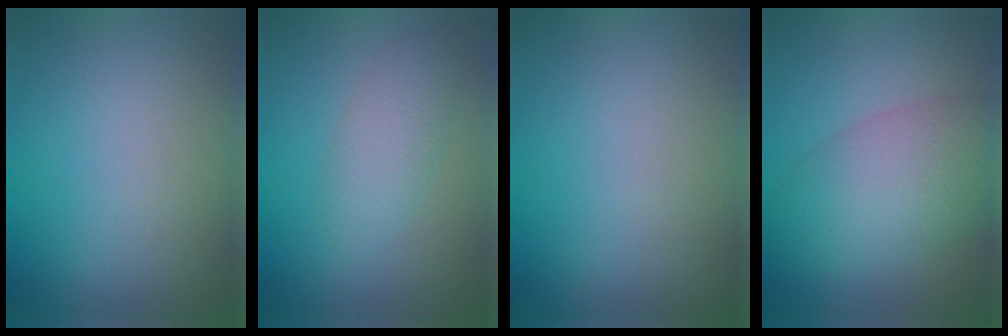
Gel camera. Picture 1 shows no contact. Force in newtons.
{"total": 2.7, "press": 2.7, "slide": 0.1}
{"total": 0.0}
{"total": 6.8, "press": 6.8, "slide": 0.1}